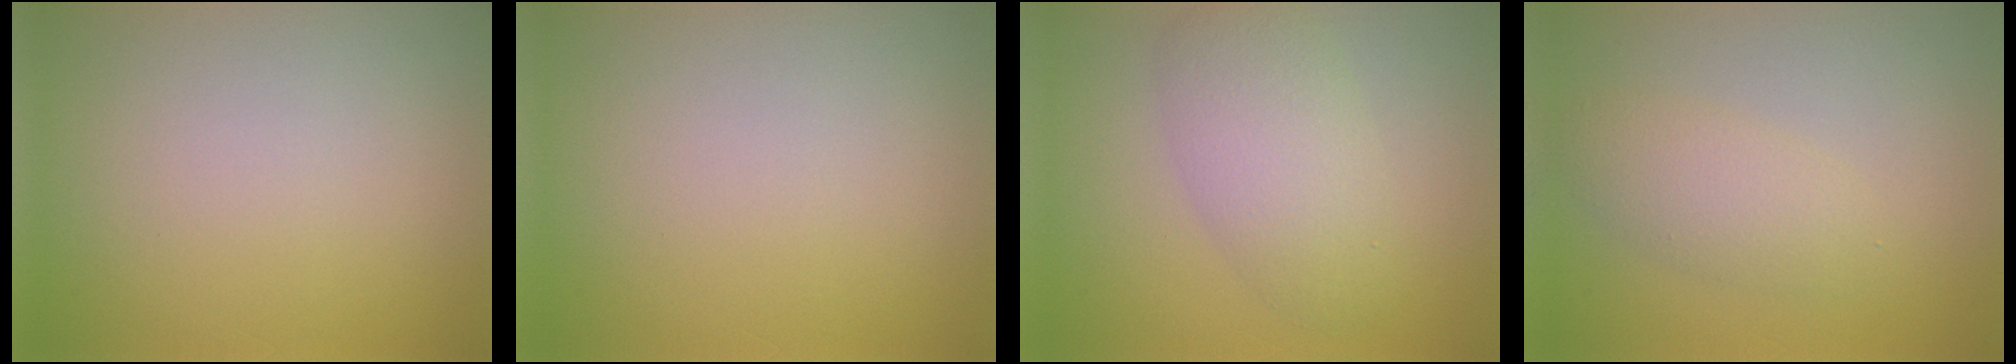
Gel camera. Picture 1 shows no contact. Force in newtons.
{"total": 0.0}
{"total": 4.6, "press": 4.6, "slide": 0.3}
{"total": 2.7, "press": 2.7, "slide": 0.1}